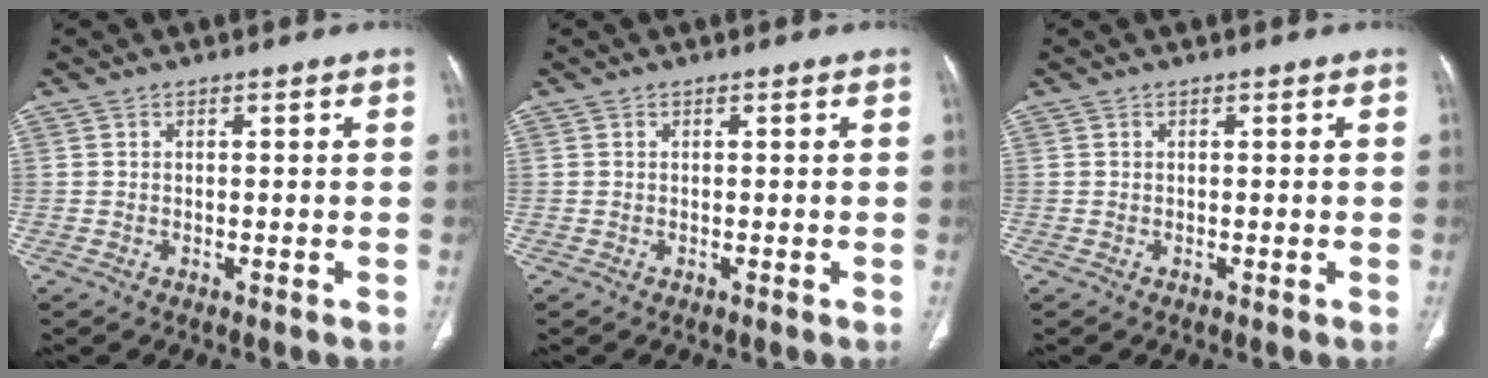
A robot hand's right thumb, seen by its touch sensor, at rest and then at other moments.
{"total": 0.0}
{"total": 0.0}